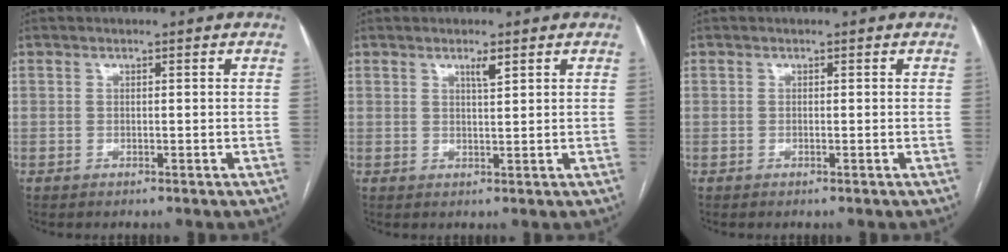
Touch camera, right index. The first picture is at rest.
{"total": 1.9, "force": [1.2, 0.1, 1.5], "torque": [-0.028, -0.003, 0.021]}
{"total": 0.0}